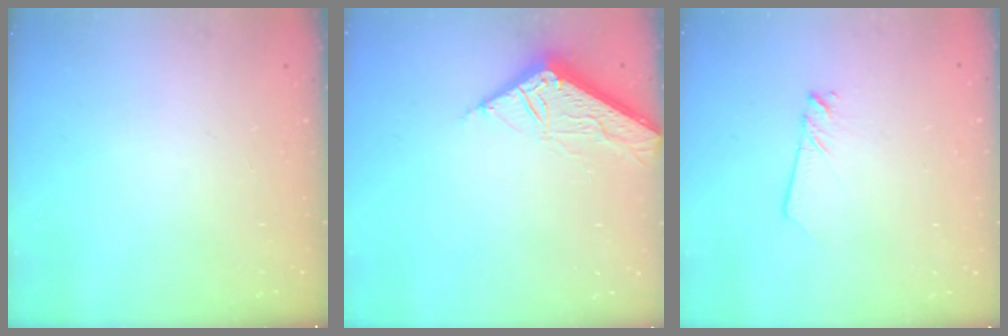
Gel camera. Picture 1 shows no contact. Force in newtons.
{"total": 7.8, "press": 7.8, "slide": 0.3}
{"total": 1.7, "press": 1.7, "slide": 0.1}